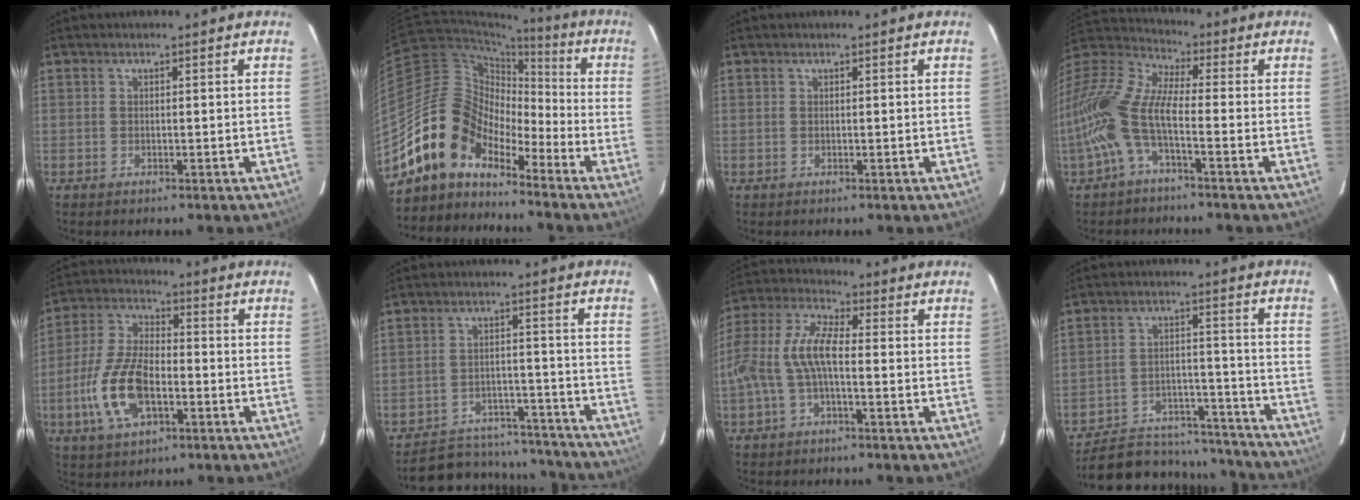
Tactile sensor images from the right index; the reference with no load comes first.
{"total": 12.7, "force": [-10.2, 6.3, 4.4], "torque": [-0.077, 0.030, -0.202]}
{"total": 0.0}
{"total": 14.1, "force": [-4.0, 4.6, 12.7], "torque": [-0.254, -0.009, -0.088]}
{"total": 13.5, "force": [-4.4, 6.5, 10.9], "torque": [-0.240, 0.002, -0.083]}
{"total": 18.0, "force": [-16.0, 6.7, 4.9], "torque": [-0.112, 0.032, -0.199]}
{"total": 10.0, "force": [-1.8, 3.5, 9.2], "torque": [-0.201, 0.012, -0.036]}
{"total": 22.3, "force": [-19.1, 8.8, 7.2], "torque": [-0.149, 0.031, -0.244]}